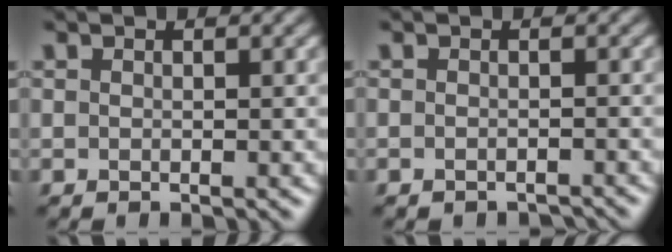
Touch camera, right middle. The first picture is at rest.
{"total": 1.4, "force": [-1.4, 0.2, 0.2], "torque": [0.000, -0.004, -0.019]}